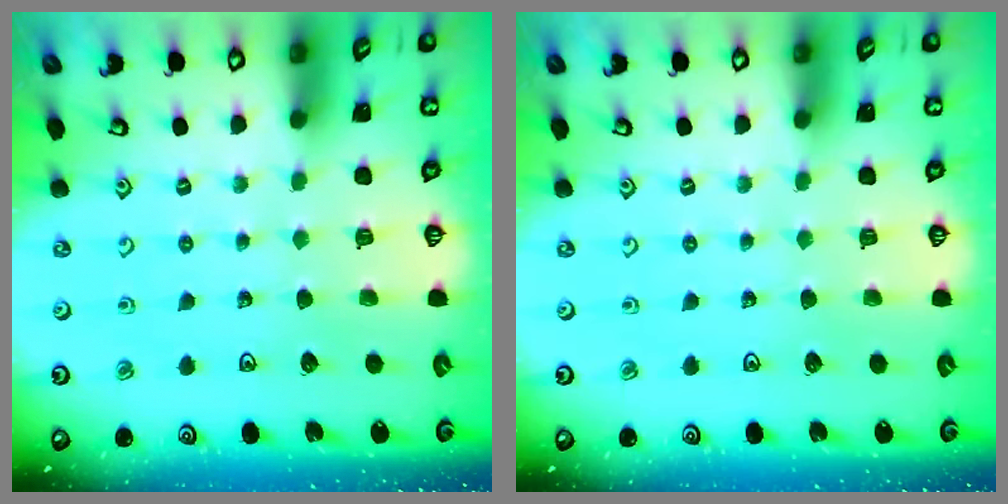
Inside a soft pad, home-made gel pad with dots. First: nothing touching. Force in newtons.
{"total": 0.0}